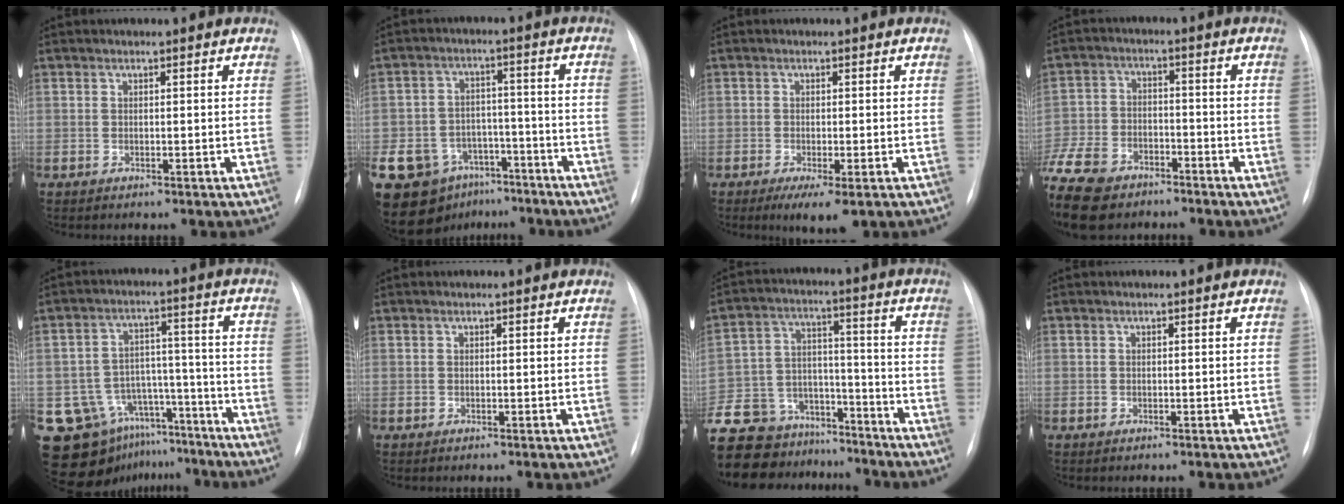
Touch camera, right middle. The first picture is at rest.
{"total": 16.8, "force": [-9.8, 12.0, 6.6], "torque": [-0.156, 0.030, -0.140]}
{"total": 4.4, "force": [-2.3, 1.1, 3.6], "torque": [-0.056, -0.012, -0.029]}
{"total": 14.6, "force": [-10.4, 7.6, 6.8], "torque": [-0.161, -0.014, -0.183]}
{"total": 14.3, "force": [-9.8, 10.0, 3.0], "torque": [-0.050, 0.067, -0.131]}
{"total": 0.0}
{"total": 23.8, "force": [-19.8, 10.6, 7.7], "torque": [-0.221, 0.011, -0.311]}
{"total": 0.0}